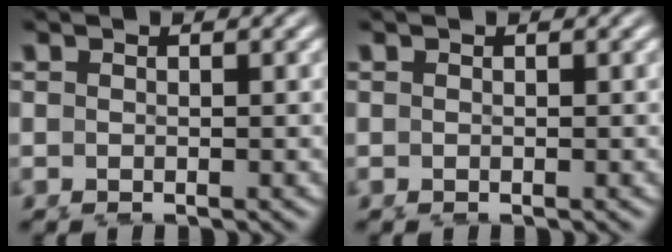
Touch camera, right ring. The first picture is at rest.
{"total": 0.0}